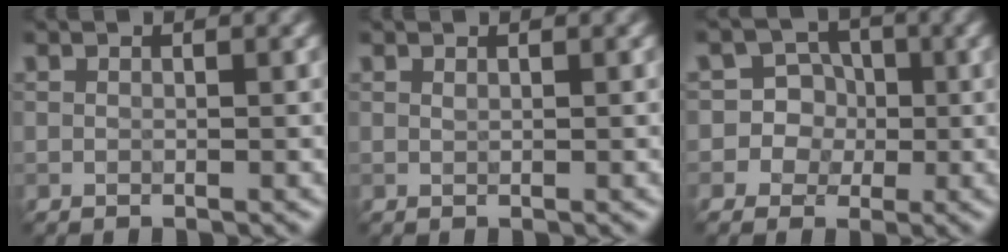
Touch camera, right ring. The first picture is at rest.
{"total": 0.0}
{"total": 5.7, "force": [-0.1, 5.6, 1.0], "torque": [-0.006, 0.031, -0.018]}